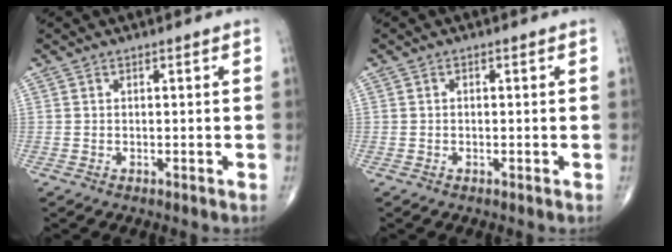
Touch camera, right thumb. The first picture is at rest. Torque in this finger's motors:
{"motor_torque": [-0.16, -0.09, -0.10, 0.00, -0.04]}